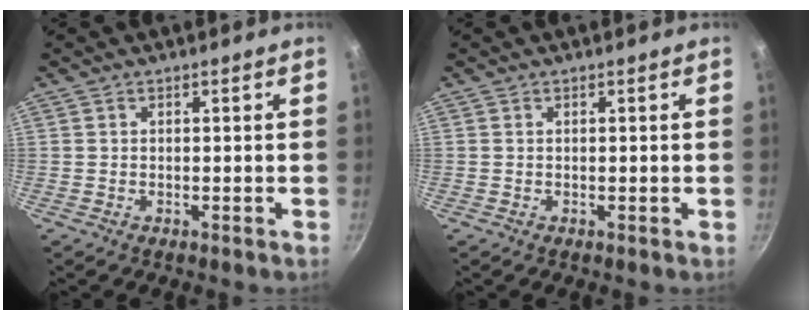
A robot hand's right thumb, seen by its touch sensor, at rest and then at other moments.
{"total": 0.0}